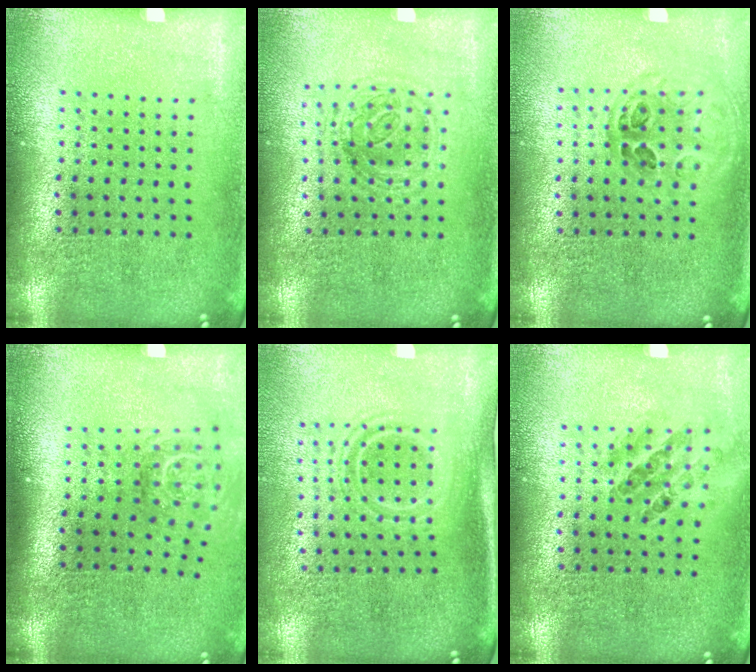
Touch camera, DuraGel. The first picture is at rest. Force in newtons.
{"total": 1.2, "press": 1.1, "slide": 0.5}
{"total": 1.0, "press": 0.9, "slide": 0.4}
{"total": 1.7, "press": 1.2, "slide": 1.2}
{"total": 1.6, "press": 1.1, "slide": 1.1}
{"total": 1.0, "press": 0.8, "slide": 0.5}